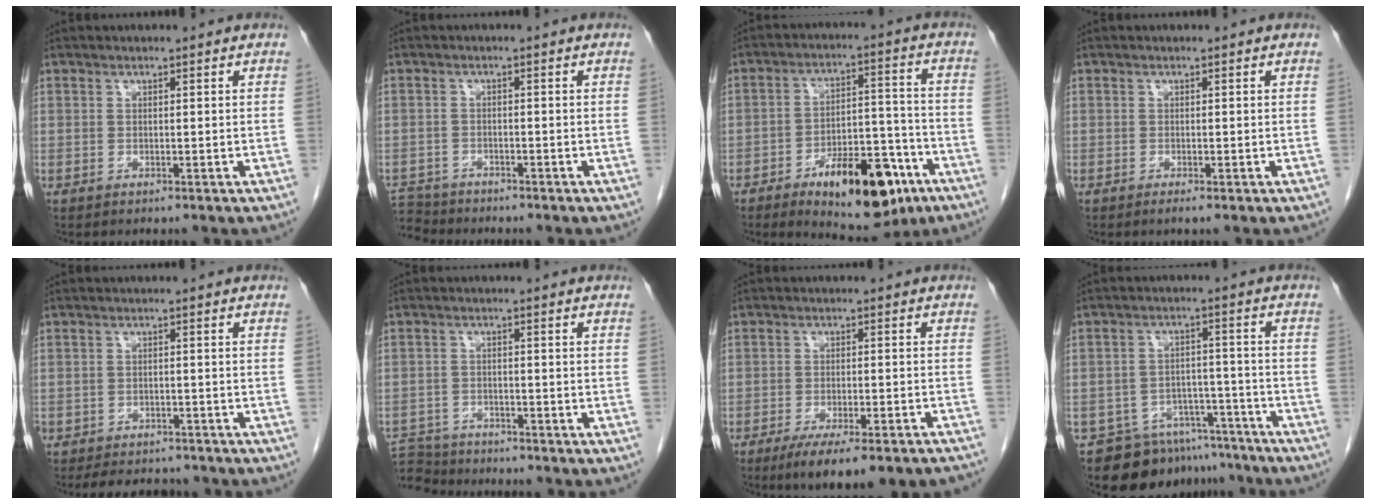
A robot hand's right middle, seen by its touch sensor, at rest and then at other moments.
{"total": 5.3, "force": [-5.0, 1.6, -0.2], "torque": [-0.001, -0.004, -0.094]}
{"total": 15.4, "force": [-8.4, 5.9, 11.5], "torque": [-0.158, 0.012, -0.119]}
{"total": 0.8, "force": [-0.5, -0.1, 0.6], "torque": [-0.011, -0.002, -0.008]}
{"total": 7.7, "force": [-6.8, 2.8, 2.3], "torque": [-0.033, 0.002, -0.086]}
{"total": 7.9, "force": [-7.6, 2.1, 0.6], "torque": [-0.018, 0.002, -0.132]}
{"total": 13.4, "force": [-10.6, 2.2, 7.9], "torque": [-0.086, -0.014, -0.149]}
{"total": 12.1, "force": [-10.1, 6.2, 2.5], "torque": [-0.027, 0.021, -0.138]}